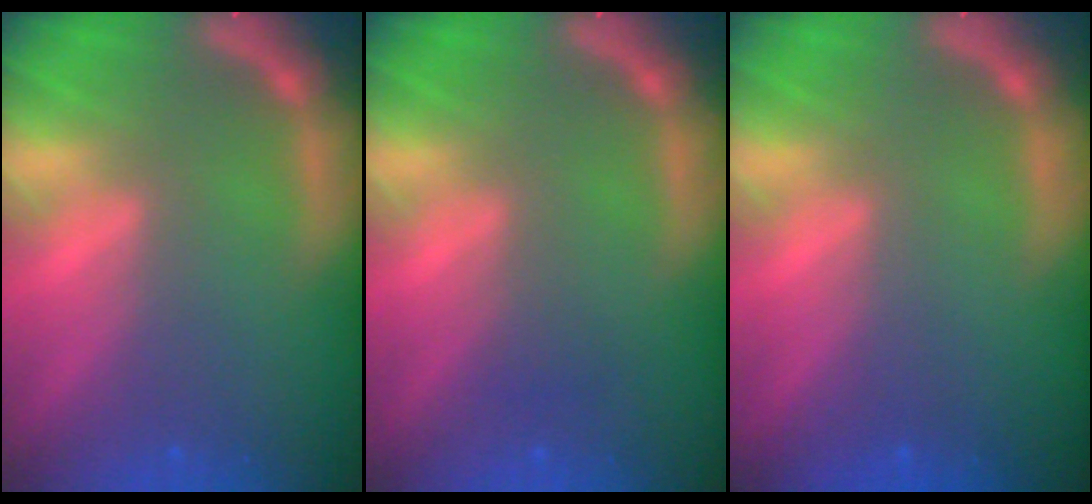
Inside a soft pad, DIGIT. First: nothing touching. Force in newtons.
{"total": 1.0}
{"total": 0.0}